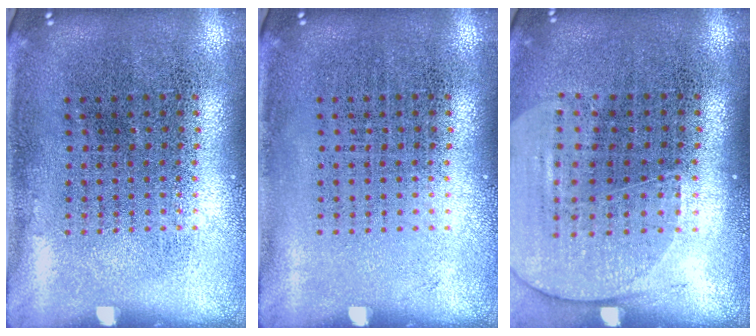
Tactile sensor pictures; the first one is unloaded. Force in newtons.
{"total": 0.0}
{"total": 1.7, "press": 1.5, "slide": 0.7}